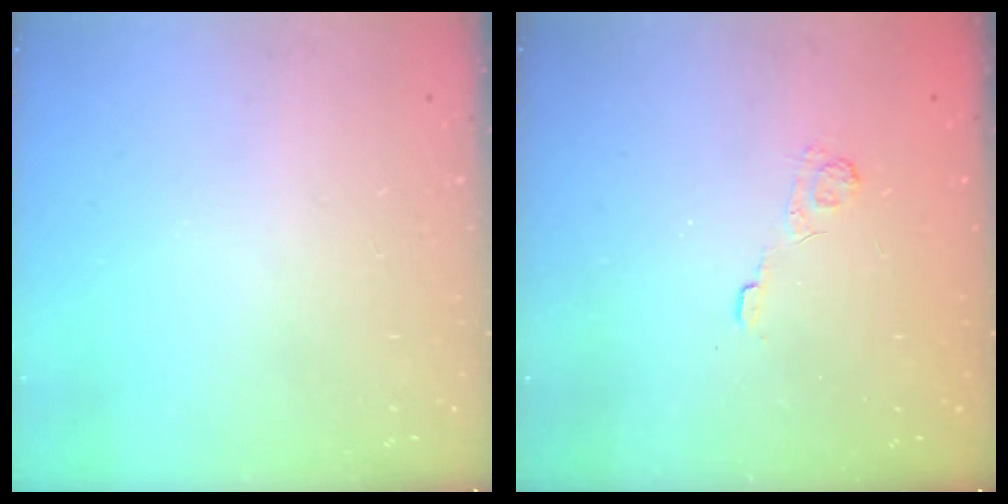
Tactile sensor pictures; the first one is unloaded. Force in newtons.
{"total": 3.6, "press": 3.2, "slide": 1.6}